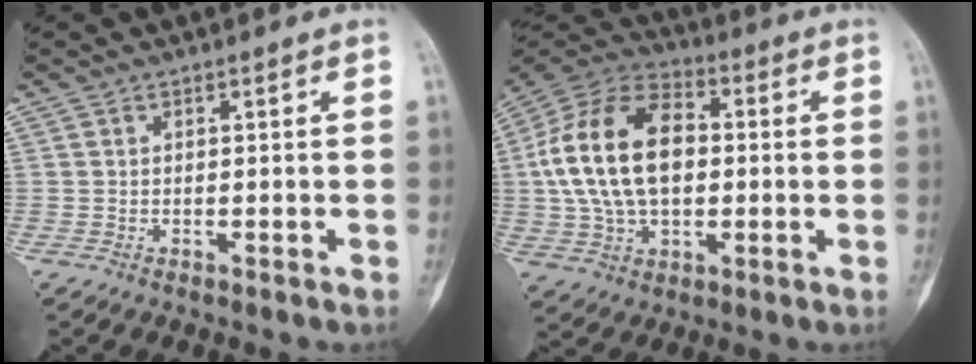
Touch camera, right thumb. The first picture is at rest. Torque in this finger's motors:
{"motor_torque": [1.40, 1.84, 0.92, -0.58, 0.23]}